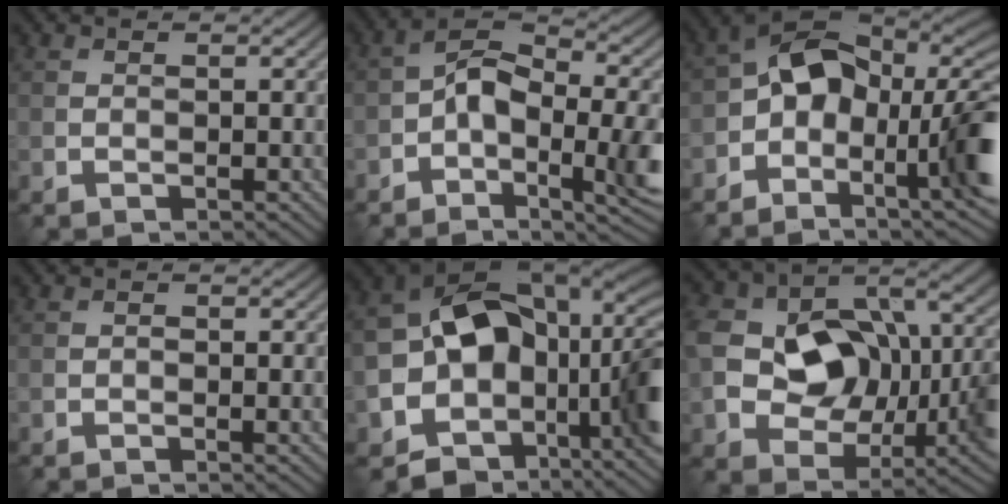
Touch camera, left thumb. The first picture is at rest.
{"total": 10.5, "force": [-1.9, 5.1, 9.0], "torque": [-0.155, 0.002, -0.040]}
{"total": 15.0, "force": [-1.3, 8.1, 12.5], "torque": [-0.183, 0.011, -0.034]}
{"total": 1.5, "force": [-0.5, 0.6, 1.3], "torque": [-0.019, 0.000, -0.008]}
{"total": 16.4, "force": [-3.1, 11.0, 11.7], "torque": [-0.200, -0.009, -0.047]}
{"total": 16.4, "force": [0.3, 12.2, 11.0], "torque": [-0.207, -0.029, 0.025]}